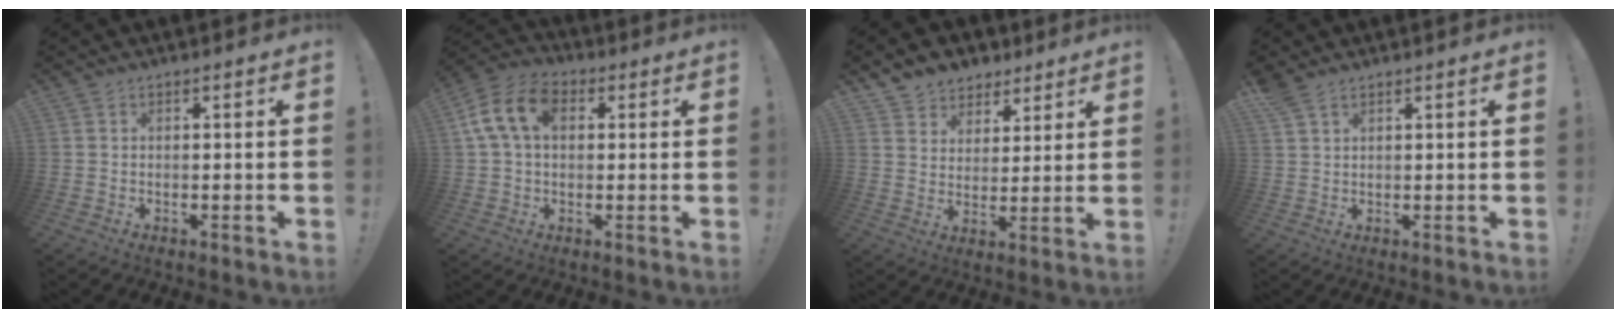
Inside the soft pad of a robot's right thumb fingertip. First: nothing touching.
{"total": 12.9, "force": [3.5, 8.5, 9.1], "torque": [-0.163, 0.007, 0.067]}
{"total": 7.4, "force": [4.9, 5.5, 0.7], "torque": [-0.017, -0.036, 0.099]}
{"total": 5.3, "force": [4.3, 1.9, 2.5], "torque": [-0.057, -0.018, 0.084]}